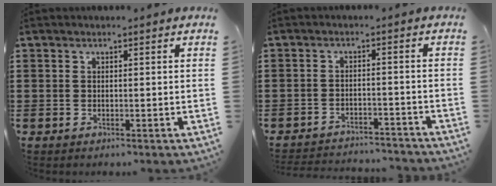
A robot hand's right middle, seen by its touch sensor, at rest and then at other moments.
{"total": 3.0, "force": [-3.0, 0.2, 0.0], "torque": [-0.006, 0.000, -0.064]}